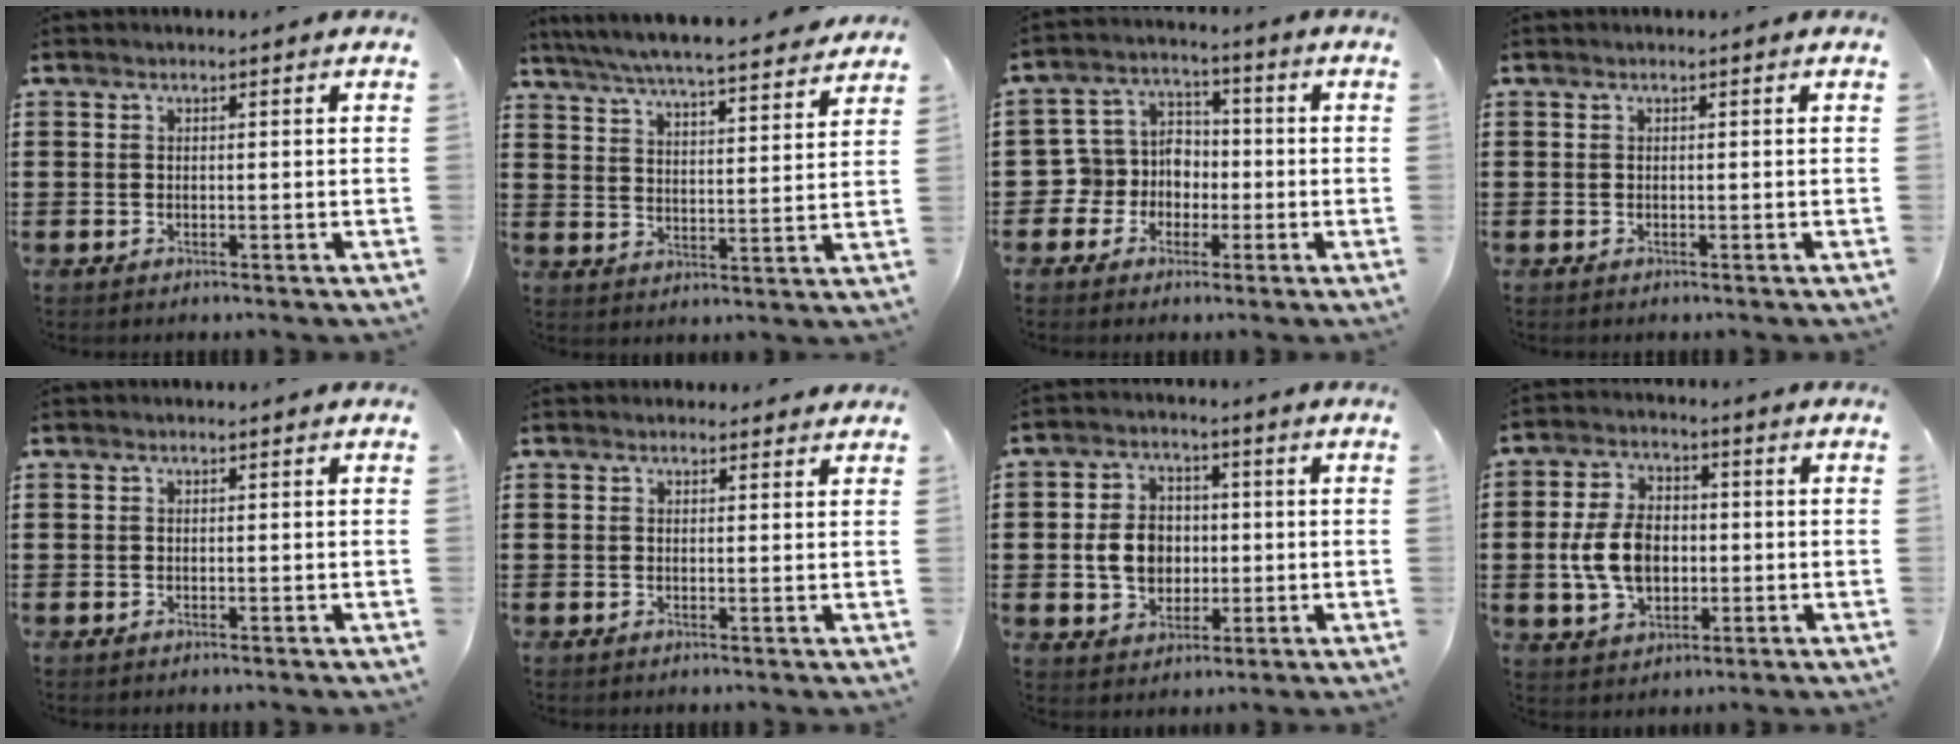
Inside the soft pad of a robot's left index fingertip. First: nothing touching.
{"total": 5.9, "force": [5.7, -0.3, 1.6], "torque": [-0.058, -0.041, 0.096]}
{"total": 6.1, "force": [-1.5, 5.8, 0.9], "torque": [-0.059, 0.001, -0.034]}
{"total": 0.0}
{"total": 0.0}
{"total": 1.3, "force": [1.3, 0.5, 0.1], "torque": [-0.004, 0.004, 0.025]}
{"total": 6.9, "force": [-0.4, 5.5, 4.1], "torque": [-0.096, 0.008, -0.012]}
{"total": 8.4, "force": [-0.8, 5.7, 6.1], "torque": [-0.135, 0.005, -0.019]}